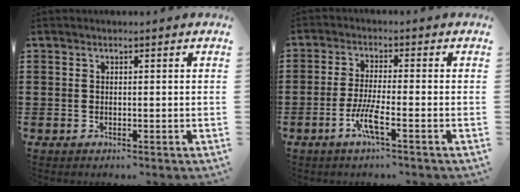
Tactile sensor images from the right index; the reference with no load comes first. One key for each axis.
{"total": 5.0, "fx": -2.5, "fy": 0.3, "fz": 4.4, "tx": -0.100, "ty": -0.014, "tz": -0.052}